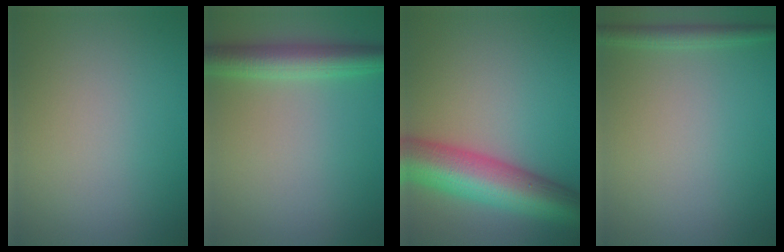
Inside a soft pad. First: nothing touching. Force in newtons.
{"total": 4.3, "press": 4.3, "slide": 0.1}
{"total": 10.1, "press": 10.1, "slide": 0.3}
{"total": 1.7, "press": 1.7, "slide": 0.1}